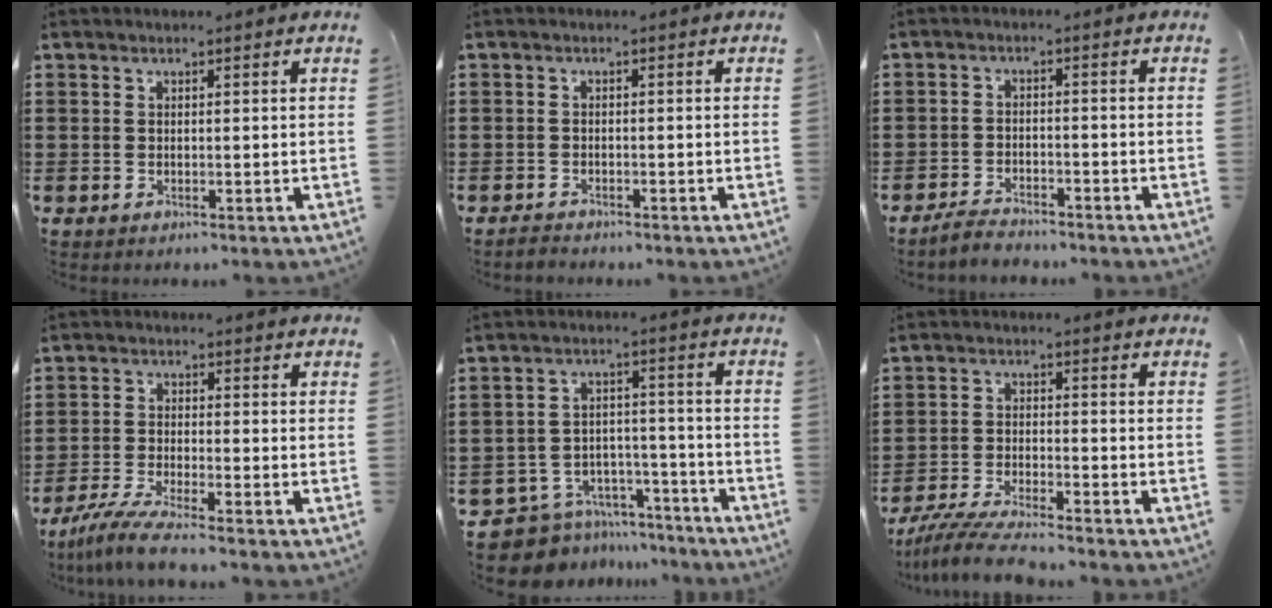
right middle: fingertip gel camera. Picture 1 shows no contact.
{"total": 1.2, "force": [-1.1, 0.2, 0.0], "torque": [-0.004, 0.001, -0.024]}
{"total": 2.9, "force": [-2.9, 0.4, 0.3], "torque": [-0.012, 0.003, -0.060]}
{"total": 5.2, "force": [-4.6, -0.2, 2.5], "torque": [-0.071, -0.025, -0.092]}
{"total": 8.5, "force": [-7.9, 2.7, 1.2], "torque": [-0.032, 0.021, -0.153]}
{"total": 6.0, "force": [-5.6, 0.3, 2.1], "torque": [-0.053, -0.010, -0.109]}